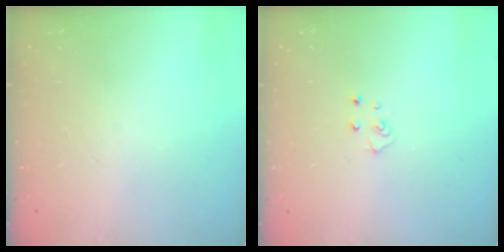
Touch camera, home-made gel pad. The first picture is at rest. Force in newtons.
{"total": 4.2, "press": 4.1, "slide": 0.4}